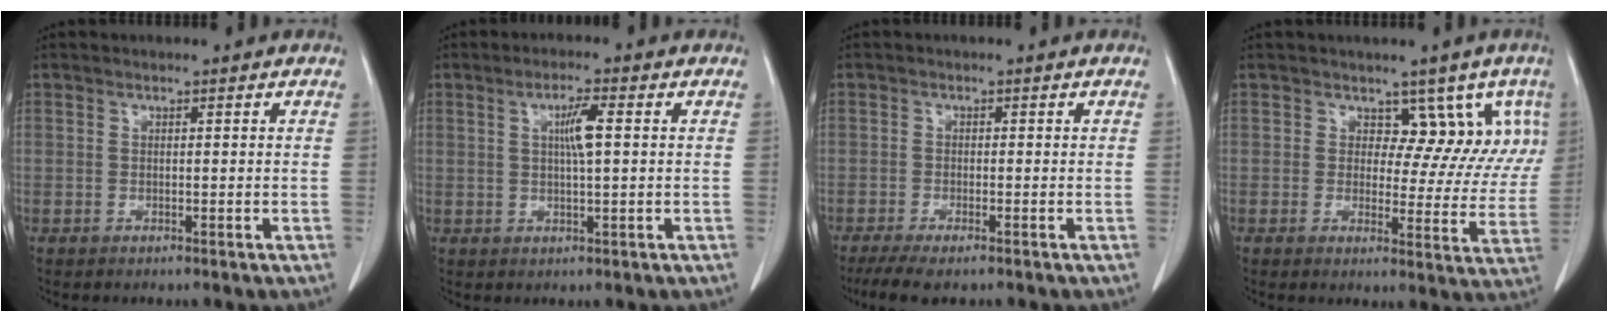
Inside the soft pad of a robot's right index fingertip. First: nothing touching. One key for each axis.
{"total": 4.1, "fx": 0.8, "fy": 0.4, "fz": 4.0, "tx": -0.070, "ty": 0.001, "tz": 0.013}
{"total": 5.4, "fx": -4.0, "fy": 1.2, "fz": 3.4, "tx": -0.057, "ty": -0.012, "tz": -0.065}
{"total": 7.7, "fx": 4.5, "fy": 5.4, "fz": 3.3, "tx": -0.010, "ty": -0.005, "tz": 0.040}